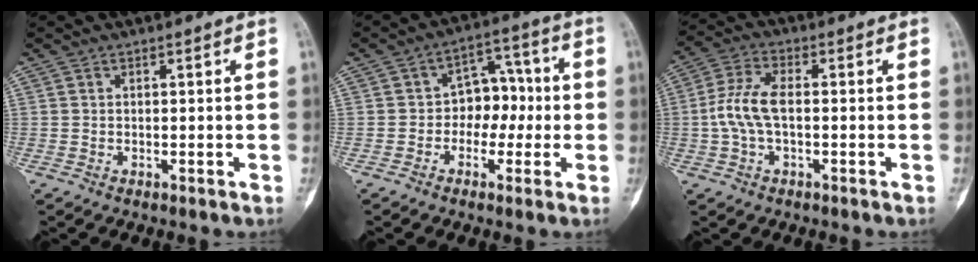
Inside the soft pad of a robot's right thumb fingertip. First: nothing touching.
{"total": 8.2, "force": [-0.9, 6.1, 5.4], "torque": [-0.030, 0.034, -0.027]}
{"total": 7.7, "force": [-0.5, 3.7, 6.7], "torque": [-0.158, 0.022, -0.015]}